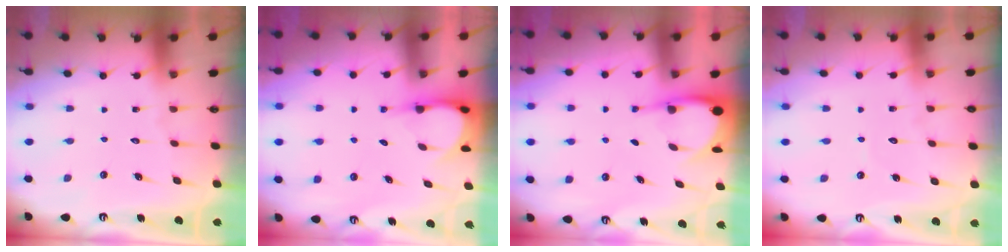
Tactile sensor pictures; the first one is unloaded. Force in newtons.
{"total": 3.7, "press": 3.7, "slide": 0.2}
{"total": 4.2, "press": 4.2, "slide": 0.3}
{"total": 2.7, "press": 2.7, "slide": 0.3}